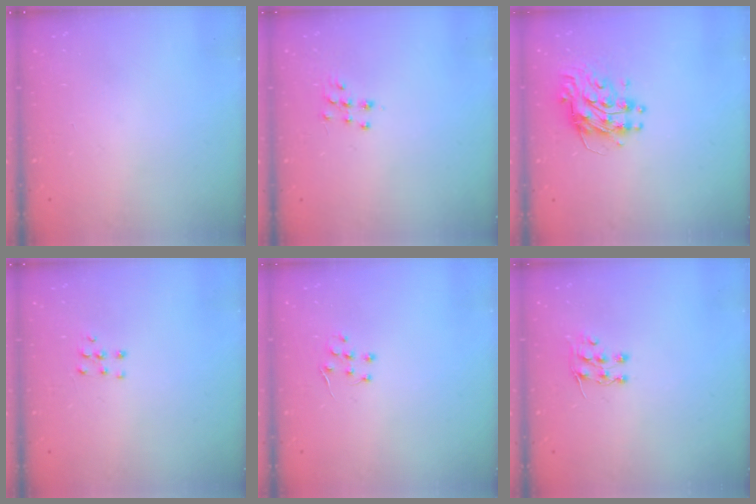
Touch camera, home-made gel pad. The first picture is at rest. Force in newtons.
{"total": 7.0, "press": 7.0, "slide": 0.3}
{"total": 9.8, "press": 9.8, "slide": 1.1}
{"total": 4.6, "press": 4.5, "slide": 0.5}
{"total": 5.1, "press": 5.1, "slide": 0.7}
{"total": 5.9, "press": 5.9, "slide": 0.5}